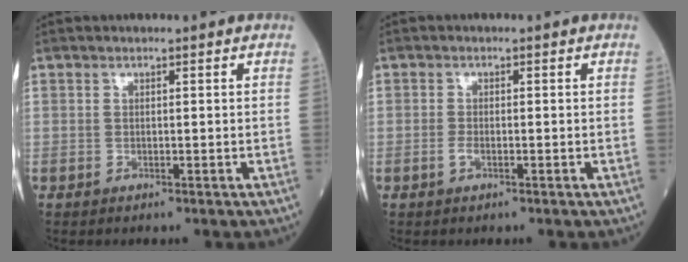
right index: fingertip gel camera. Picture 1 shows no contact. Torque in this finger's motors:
{"motor_torque": [0.31, -0.11, 0.18, 0.04]}